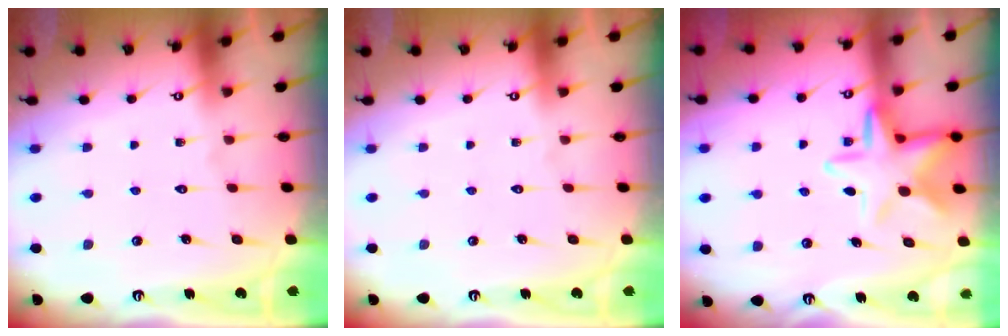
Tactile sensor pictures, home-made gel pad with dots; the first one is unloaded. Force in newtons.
{"total": 0.0}
{"total": 10.9, "press": 10.8, "slide": 1.7}